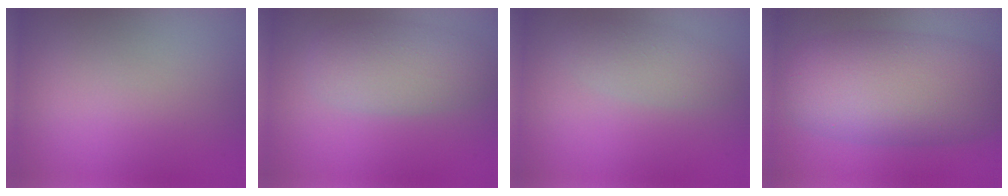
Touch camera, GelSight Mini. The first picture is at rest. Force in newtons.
{"total": 4.5, "press": 4.5, "slide": 0.3}
{"total": 2.4, "press": 2.4, "slide": 0.1}
{"total": 9.4, "press": 9.4, "slide": 0.5}